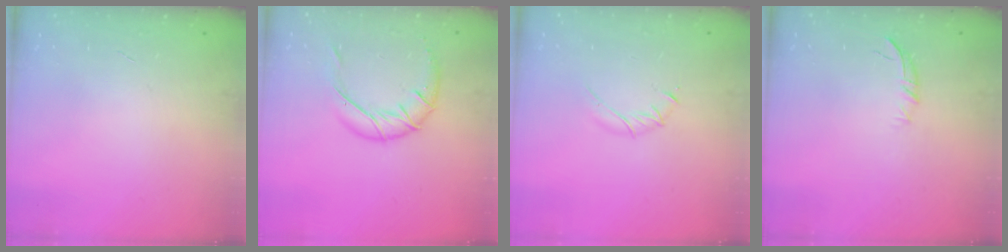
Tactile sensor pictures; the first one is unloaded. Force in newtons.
{"total": 12.0, "press": 12.0, "slide": 0.7}
{"total": 3.2, "press": 3.1, "slide": 0.7}
{"total": 6.9, "press": 6.6, "slide": 2.0}